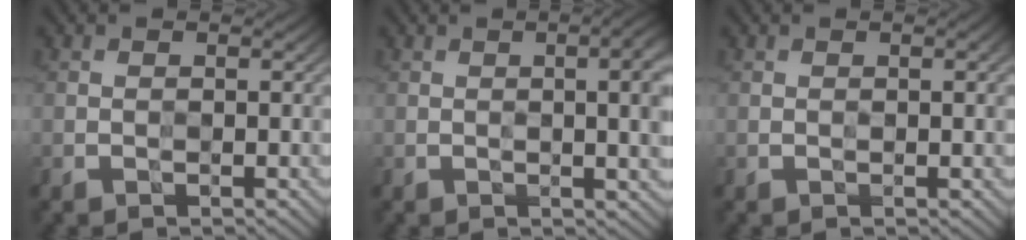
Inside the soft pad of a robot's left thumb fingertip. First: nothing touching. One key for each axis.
{"total": 7.3, "fx": 0.6, "fy": 2.2, "fz": 6.9, "tx": -0.083, "ty": 0.006, "tz": 0.008}
{"total": 1.6, "fx": 0.4, "fy": 0.2, "fz": 1.5, "tx": -0.024, "ty": 0.001, "tz": 0.004}